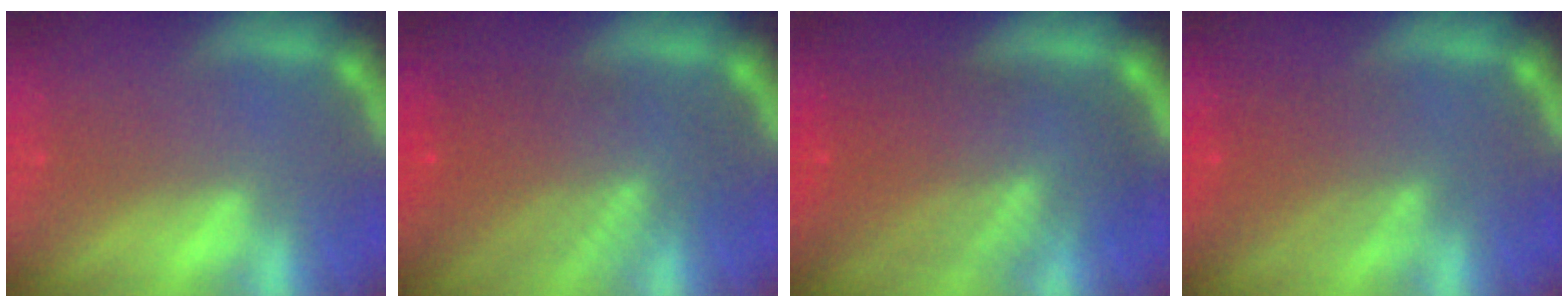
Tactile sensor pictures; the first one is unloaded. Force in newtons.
{"total": 7.6}
{"total": 9.6}
{"total": 4.6}